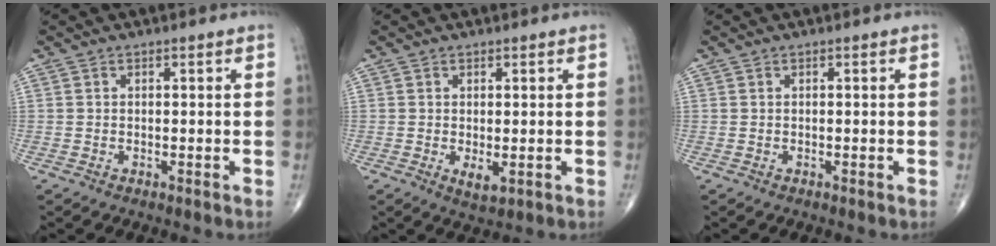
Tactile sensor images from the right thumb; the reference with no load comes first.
{"total": 2.5, "force": [-0.4, 1.1, 2.2], "torque": [-0.035, -0.008, -0.001]}
{"total": 0.0}